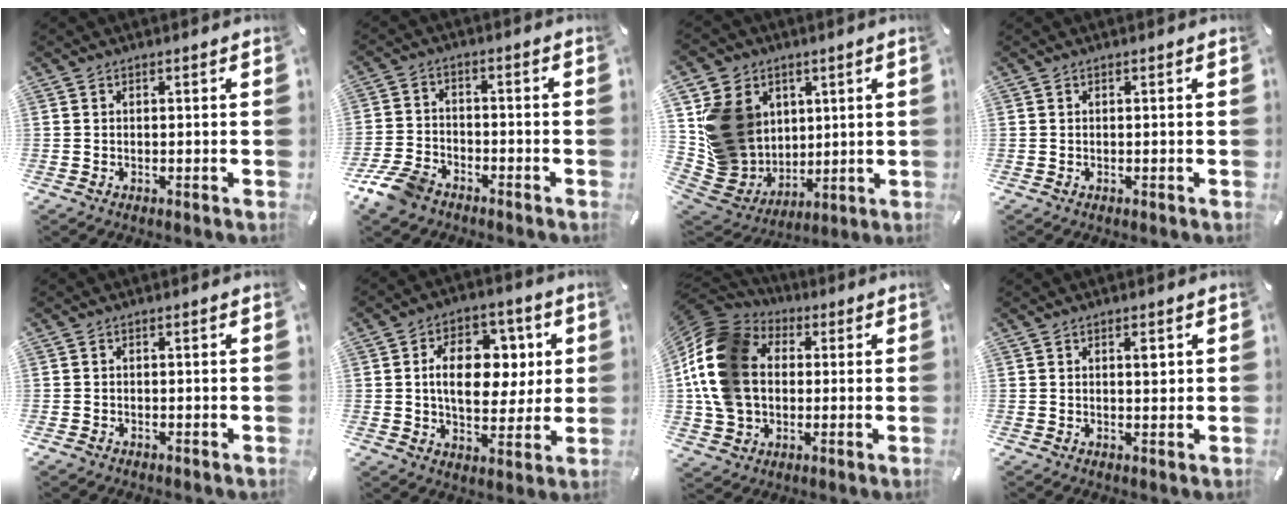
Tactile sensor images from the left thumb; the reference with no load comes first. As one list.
[{"total": 8.1, "force": [-6.1, 4.3, 3.1], "torque": [-0.072, 0.029, -0.119]}, {"total": 17.2, "force": [4.3, 15.3, 6.6], "torque": [-0.114, -0.023, 0.096]}, {"total": 0.0}, {"total": 0.5, "force": [-0.4, 0.4, 0.0], "torque": [0.000, 0.002, -0.010]}, {"total": 14.4, "force": [2.6, 9.8, 10.2], "torque": [-0.159, 0.005, 0.045]}, {"total": 19.0, "force": [1.4, 15.2, 11.2], "torque": [-0.252, 0.010, 0.024]}, {"total": 2.5, "force": [0.9, 1.1, 2.0], "torque": [-0.019, -0.007, 0.009]}]